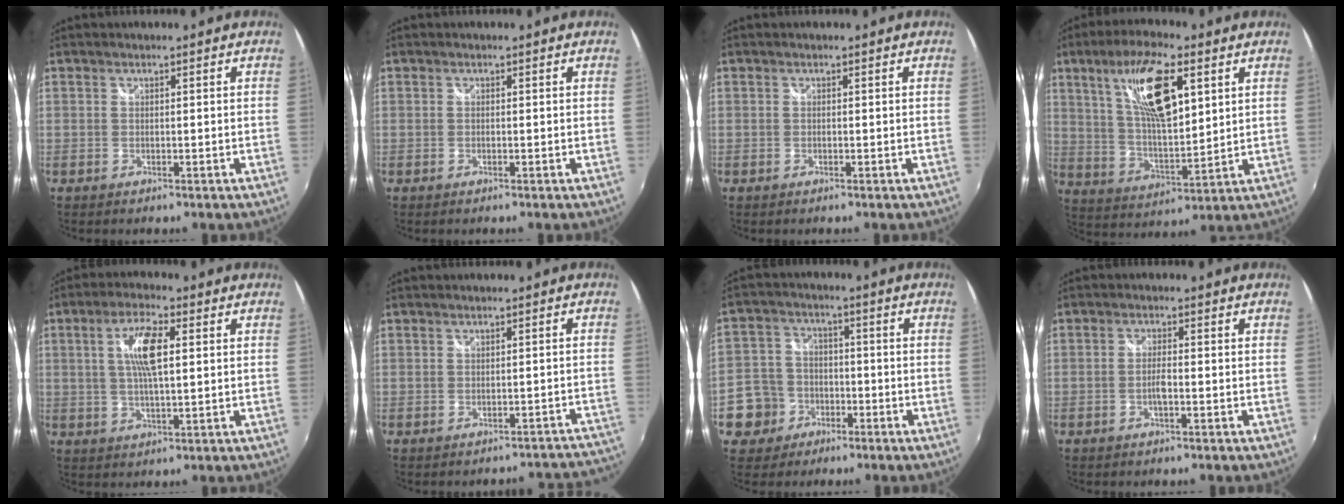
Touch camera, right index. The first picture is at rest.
{"total": 0.0}
{"total": 0.0}
{"total": 15.0, "force": [6.6, 4.9, 12.6], "torque": [-0.227, 0.008, 0.128]}
{"total": 7.8, "force": [1.7, 2.2, 7.3], "torque": [-0.138, 0.006, 0.032]}
{"total": 9.3, "force": [-9.1, 2.0, 0.2], "torque": [0.023, 0.035, -0.096]}
{"total": 9.4, "force": [-3.8, 8.3, 2.3], "torque": [-0.083, 0.021, -0.065]}
{"total": 2.1, "force": [-0.8, 0.3, 1.9], "torque": [-0.039, 0.000, -0.015]}